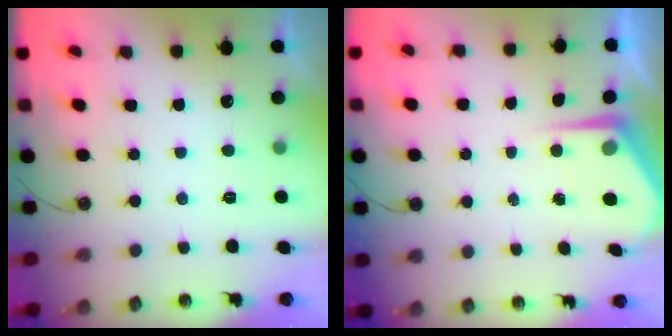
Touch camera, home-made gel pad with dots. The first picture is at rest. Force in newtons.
{"total": 5.8, "press": 5.8, "slide": 0.2}